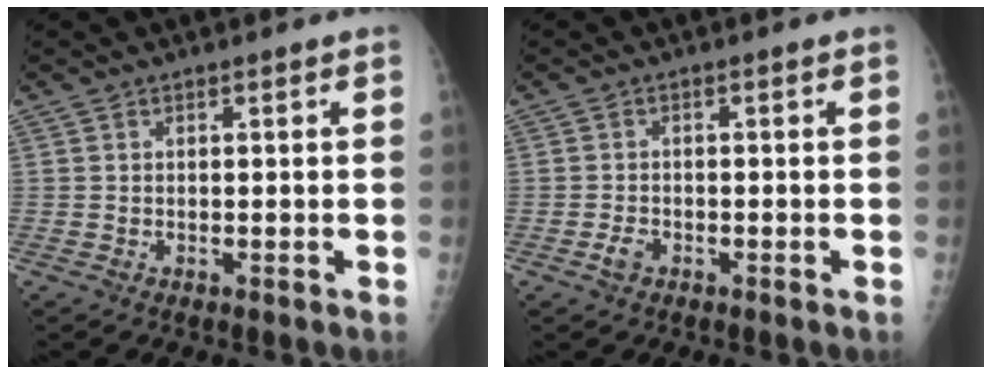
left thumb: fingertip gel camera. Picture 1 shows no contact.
{"total": 2.0, "force": [-1.1, 1.3, 1.1], "torque": [-0.019, 0.004, -0.020]}